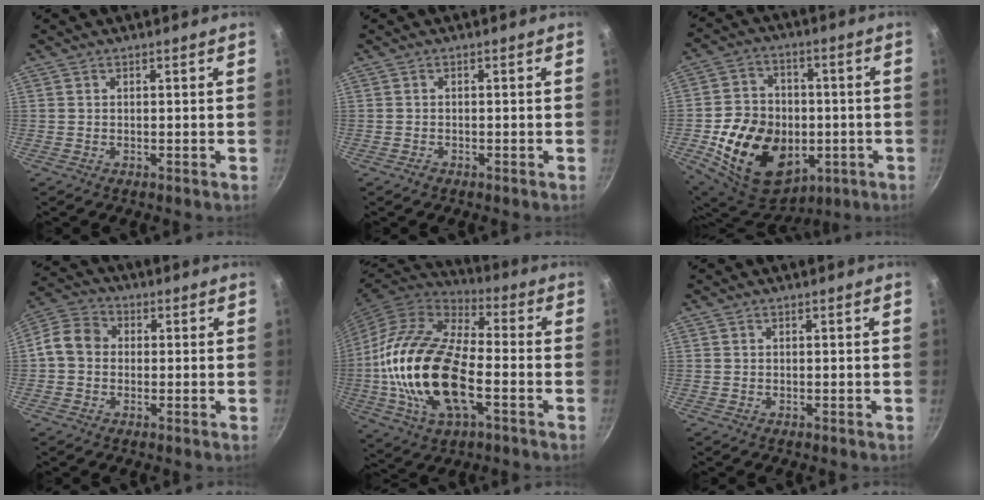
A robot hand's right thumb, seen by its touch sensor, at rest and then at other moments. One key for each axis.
{"total": 0.9, "fx": -0.7, "fy": 0.5, "fz": 0.3, "tx": -0.010, "ty": 0.005, "tz": -0.012}
{"total": 21.5, "fx": -4.2, "fy": 16.1, "fz": 13.6, "tx": -0.213, "ty": 0.021, "tz": -0.051}
{"total": 7.1, "fx": -0.1, "fy": 5.9, "fz": 3.9, "tx": -0.054, "ty": 0.019, "tz": -0.023}
{"total": 23.4, "fx": -4.2, "fy": 11.5, "fz": 20.0, "tx": -0.385, "ty": 0.023, "tz": -0.085}
{"total": 0.0}